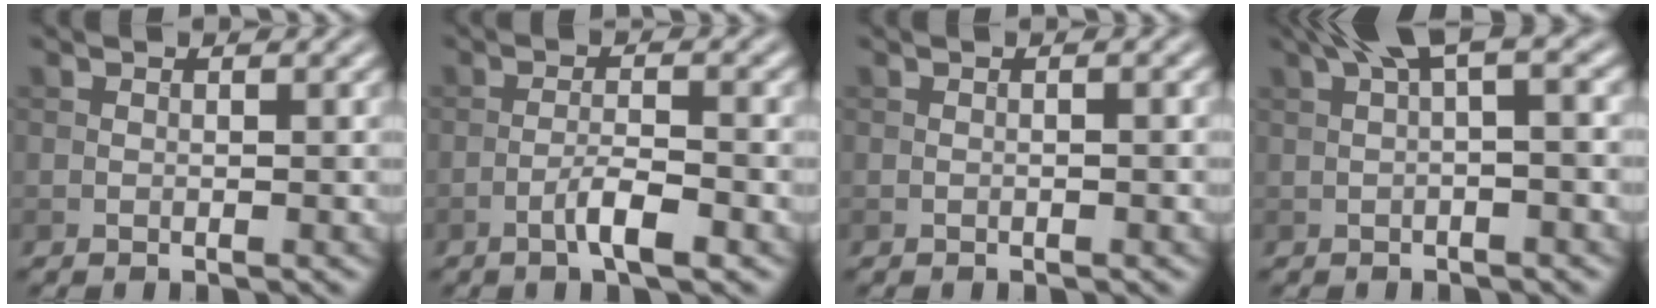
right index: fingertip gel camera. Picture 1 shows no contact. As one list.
[{"total": 3.3, "force": [-1.7, 0.5, 2.8], "torque": [-0.052, 0.008, -0.037]}, {"total": 0.8, "force": [0.0, 0.1, 0.8], "torque": [-0.015, -0.002, -0.005]}, {"total": 4.8, "force": [1.5, 0.9, 4.4], "torque": [-0.067, 0.019, 0.021]}]